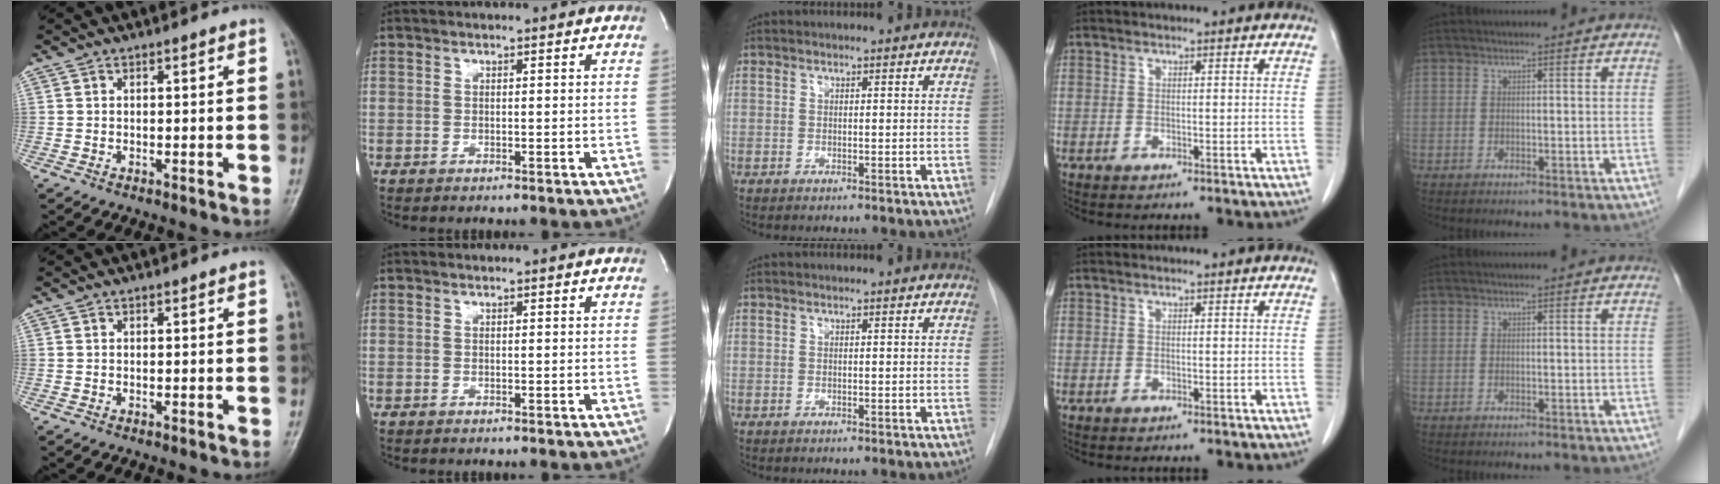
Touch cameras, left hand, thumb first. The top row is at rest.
{}